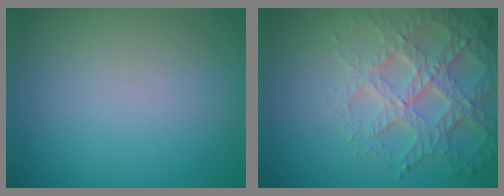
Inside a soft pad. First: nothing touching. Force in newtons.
{"total": 6.3, "press": 4.8, "slide": 4.1}